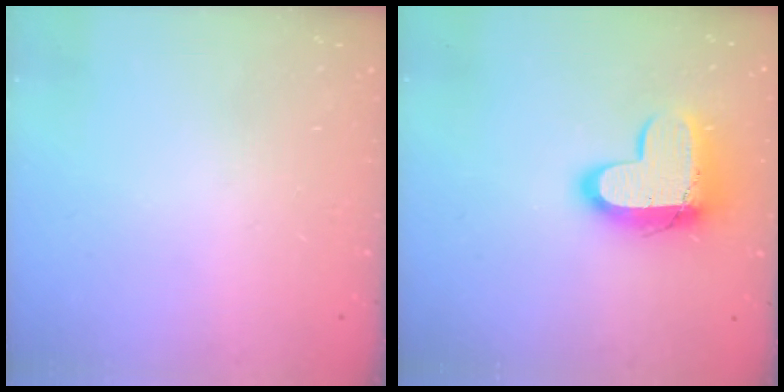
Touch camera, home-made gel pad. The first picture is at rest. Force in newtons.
{"total": 14.2, "press": 14.1, "slide": 1.1}